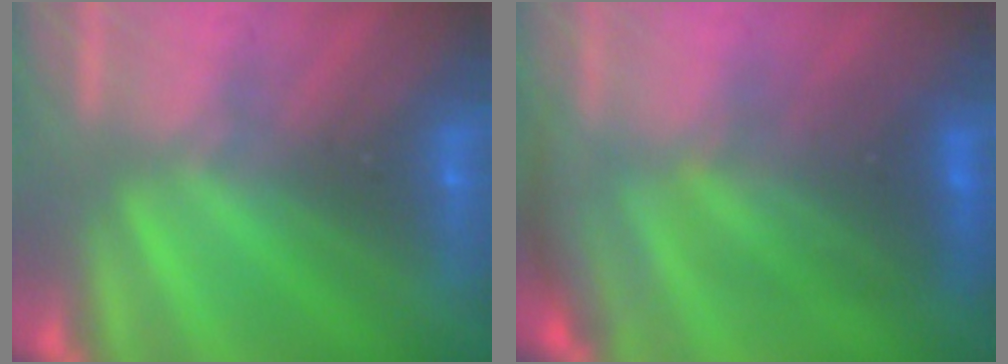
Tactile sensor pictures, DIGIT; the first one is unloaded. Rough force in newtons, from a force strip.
{"total": 2.8}